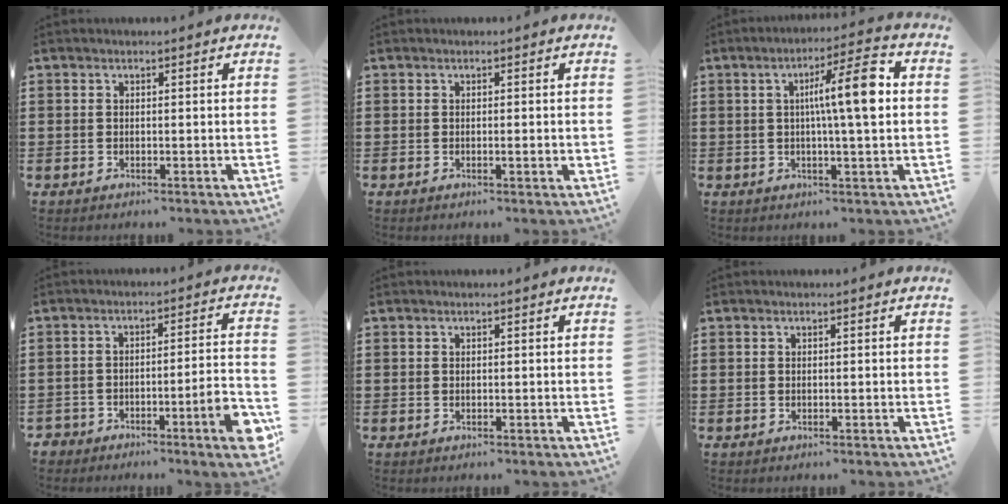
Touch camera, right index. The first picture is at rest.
{"total": 1.2, "force": [-0.2, 0.1, 1.2], "torque": [-0.020, -0.004, -0.002]}
{"total": 9.5, "force": [1.3, 1.1, 9.4], "torque": [-0.151, -0.003, 0.008]}
{"total": 6.4, "force": [-4.2, 1.0, 4.6], "torque": [-0.072, -0.001, -0.076]}
{"total": 0.0}
{"total": 0.0}